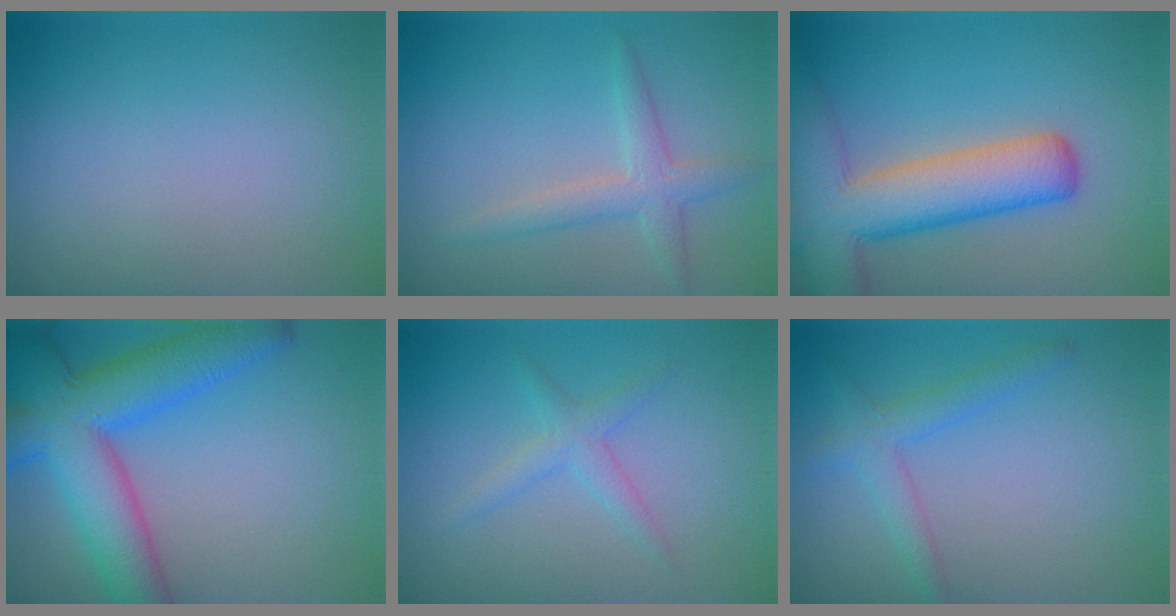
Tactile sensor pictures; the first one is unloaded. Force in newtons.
{"total": 2.5, "press": 2.5, "slide": 0.1}
{"total": 9.4, "press": 9.4, "slide": 0.6}
{"total": 9.4, "press": 9.4, "slide": 0.4}
{"total": 1.8, "press": 1.8, "slide": 0.1}
{"total": 2.5, "press": 2.5, "slide": 0.1}